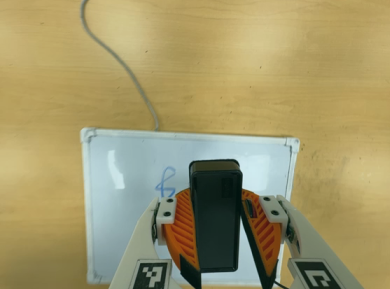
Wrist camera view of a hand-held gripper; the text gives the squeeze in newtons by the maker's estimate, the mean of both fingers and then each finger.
{"total": 7.5, "left": 7.8, "right": 7.2}